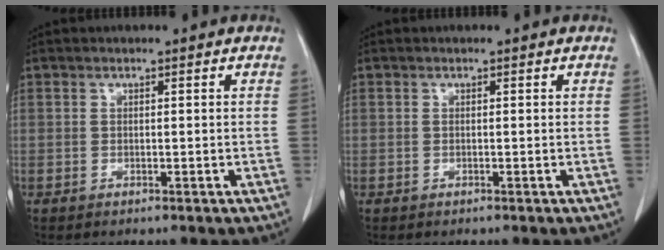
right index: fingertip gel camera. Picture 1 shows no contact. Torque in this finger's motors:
{"motor_torque": [0.01, 0.28, -0.03, 0.00]}